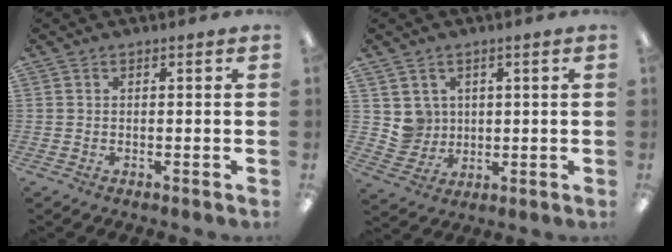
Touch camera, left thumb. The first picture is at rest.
{"total": 5.4, "force": [2.3, 4.9, -0.2], "torque": [-0.006, -0.007, 0.045]}